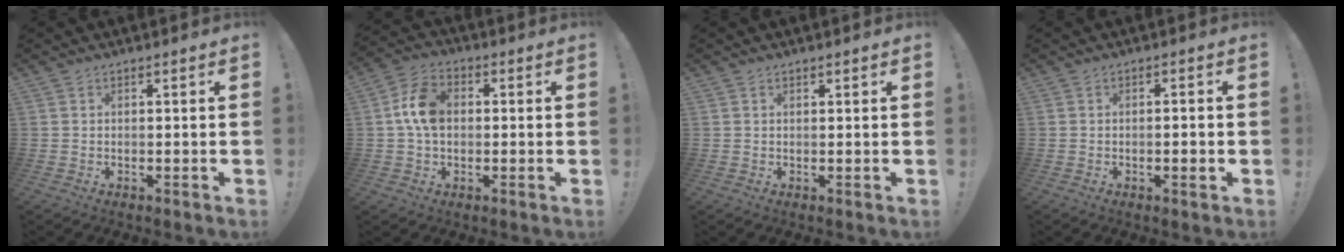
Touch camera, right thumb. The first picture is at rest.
{"total": 10.1, "force": [0.8, 7.0, 7.2], "torque": [-0.128, 0.015, 0.020]}
{"total": 0.6, "force": [0.6, 0.2, 0.1], "torque": [0.005, -0.003, 0.010]}
{"total": 2.5, "force": [-0.9, 0.4, 2.3], "torque": [-0.036, 0.002, -0.015]}